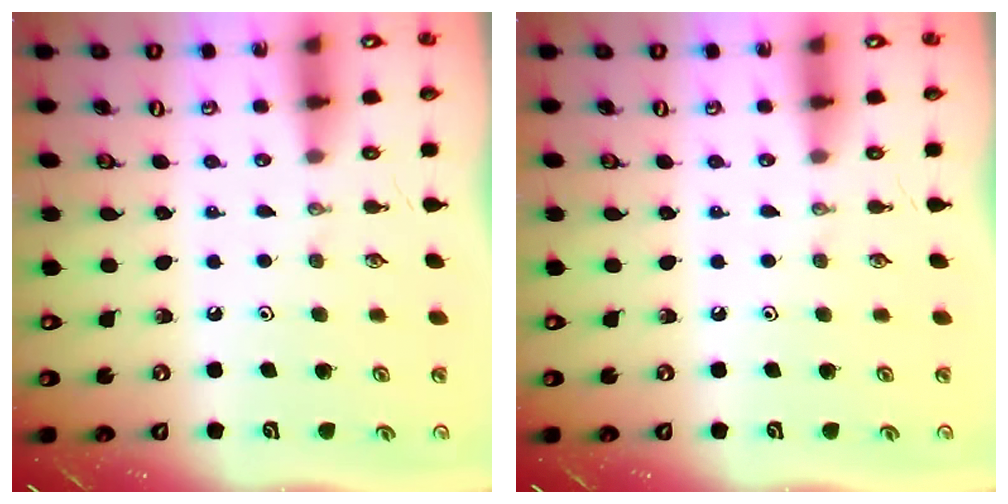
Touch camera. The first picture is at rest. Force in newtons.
{"total": 0.0}